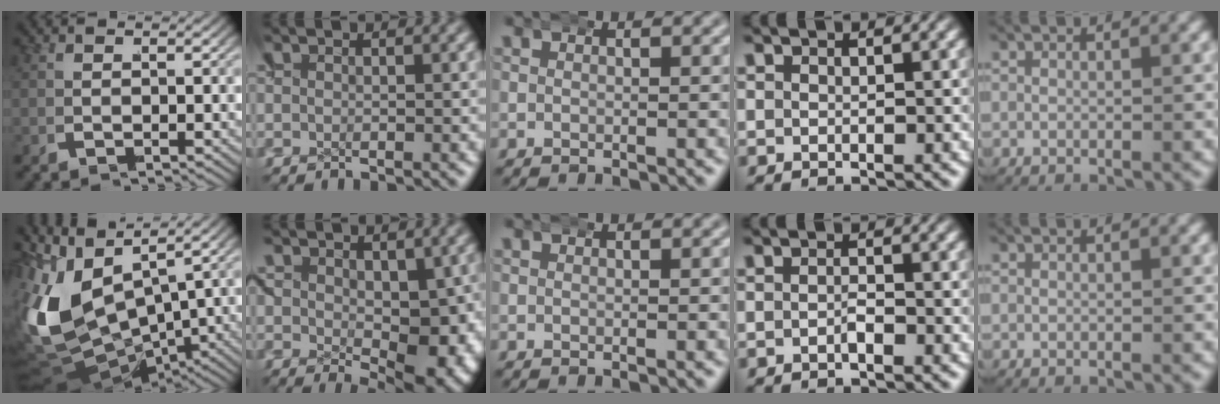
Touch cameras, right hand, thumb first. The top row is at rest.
{"thumb": {"total": 14.7, "force": [-1.0, 10.0, 10.8], "torque": [-0.248, -0.052, 0.003]}, "index": {"total": 4.8, "force": [-1.1, 2.3, 4.1], "torque": [-0.060, -0.033, 0.004]}, "ring": {"total": 1.0, "force": [-0.6, 0.4, 0.6], "torque": [-0.016, -0.001, -0.016]}}